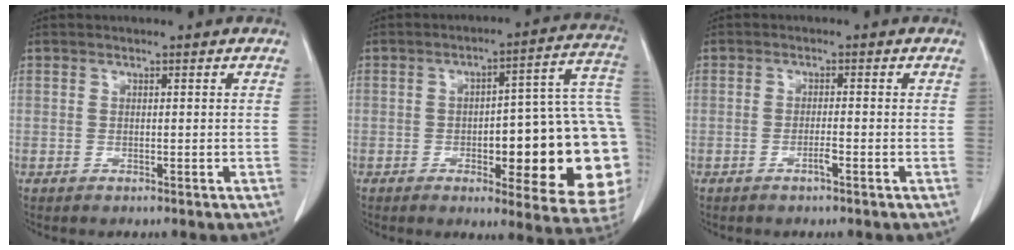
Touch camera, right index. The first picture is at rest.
{"total": 22.8, "force": [-3.6, 5.0, 22.0], "torque": [-0.196, 0.025, -0.033]}
{"total": 1.6, "force": [-0.9, -0.1, 1.3], "torque": [-0.027, 0.000, -0.017]}